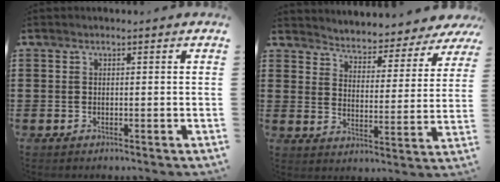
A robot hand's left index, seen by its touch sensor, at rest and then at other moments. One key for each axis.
{"total": 3.4, "fx": 3.3, "fy": -0.1, "fz": -0.3, "tx": -0.020, "ty": -0.037, "tz": 0.049}